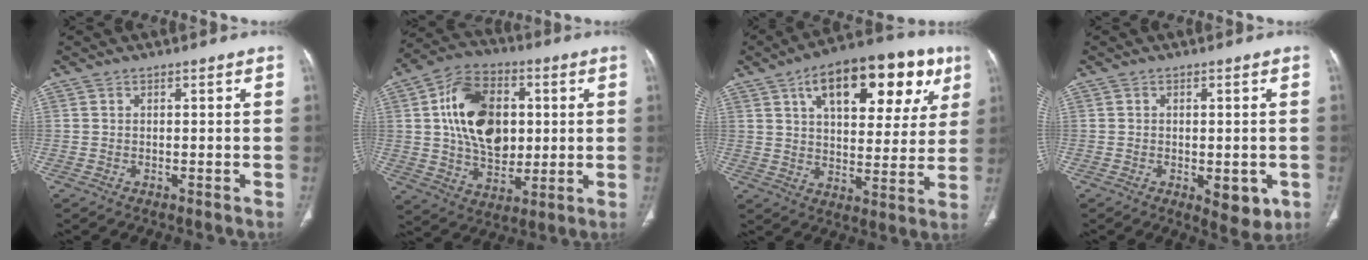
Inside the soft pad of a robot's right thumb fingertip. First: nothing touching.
{"total": 18.3, "force": [3.1, 12.5, 13.1], "torque": [-0.188, 0.002, 0.055]}
{"total": 23.5, "force": [10.6, 11.5, 17.6], "torque": [-0.217, 0.004, 0.157]}
{"total": 5.9, "force": [-1.7, 3.0, 4.8], "torque": [-0.044, -0.006, -0.013]}